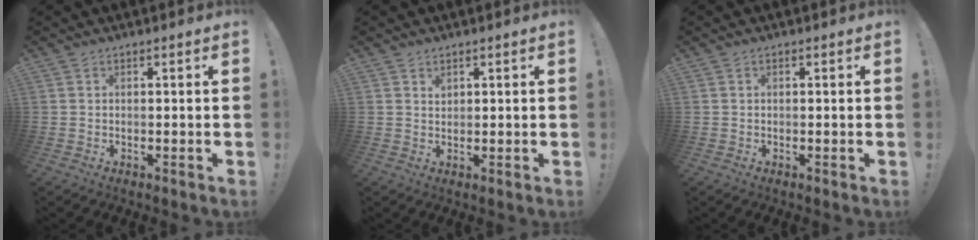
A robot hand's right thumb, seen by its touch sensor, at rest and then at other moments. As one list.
[{"total": 1.3, "force": [1.0, 0.8, 0.4], "torque": [0.000, -0.004, 0.017]}, {"total": 0.0}]